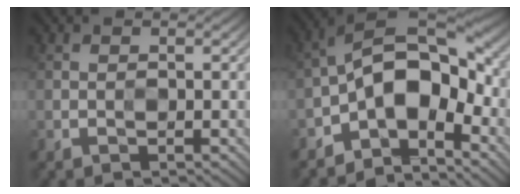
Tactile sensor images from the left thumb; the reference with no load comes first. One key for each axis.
{"total": 11.3, "fx": -4.1, "fy": 6.1, "fz": 8.6, "tx": -0.124, "ty": 0.008, "tz": -0.089}